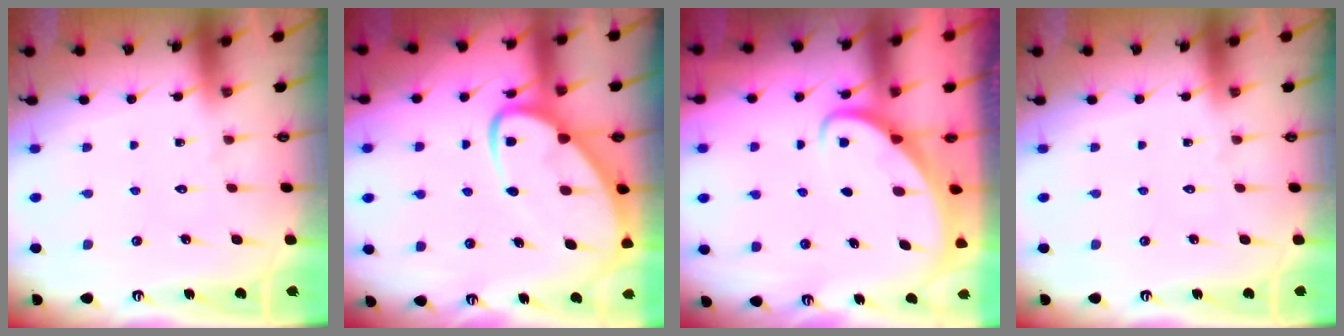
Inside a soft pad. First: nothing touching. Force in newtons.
{"total": 10.1, "press": 10.1, "slide": 0.9}
{"total": 2.4, "press": 2.4, "slide": 0.2}
{"total": 0.0}